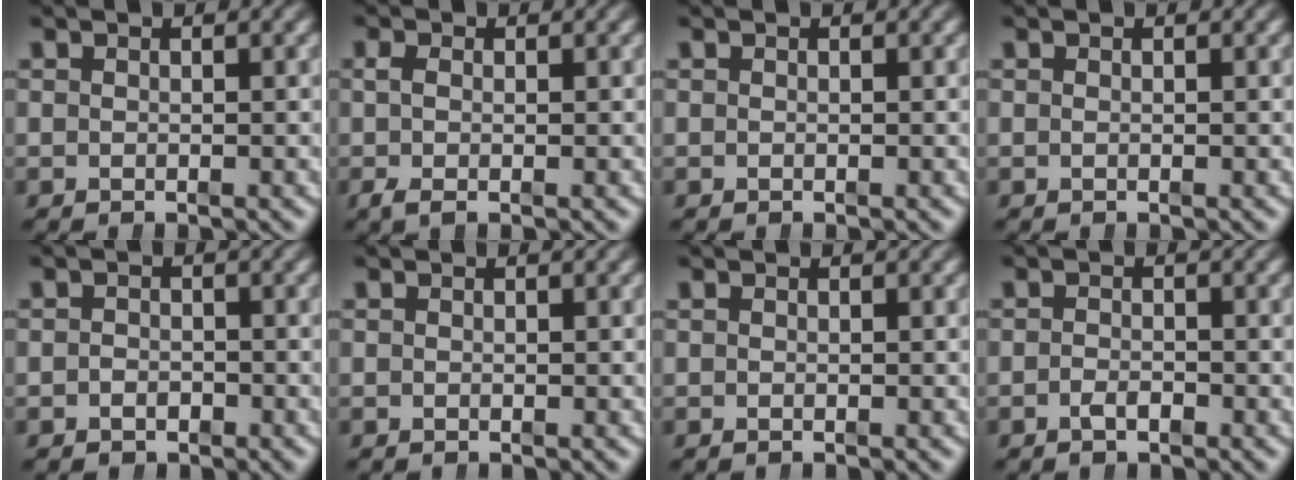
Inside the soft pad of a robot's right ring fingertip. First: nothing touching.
{"total": 1.3, "force": [-0.7, 0.1, 1.2], "torque": [-0.026, -0.011, -0.005]}
{"total": 0.0}
{"total": 0.0}
{"total": 1.1, "force": [-1.0, 0.5, 0.1], "torque": [-0.004, -0.010, -0.013]}
{"total": 0.0}
{"total": 0.0}
{"total": 1.3, "force": [-1.1, 0.3, 0.6], "torque": [-0.009, -0.004, -0.019]}